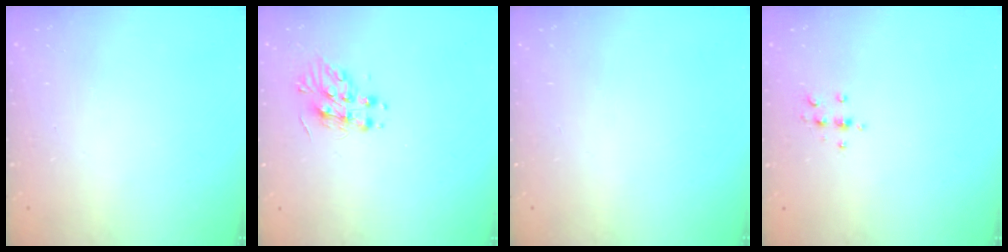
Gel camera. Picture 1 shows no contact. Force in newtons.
{"total": 11.1, "press": 11.1, "slide": 0.2}
{"total": 0.0}
{"total": 5.4, "press": 5.2, "slide": 1.4}